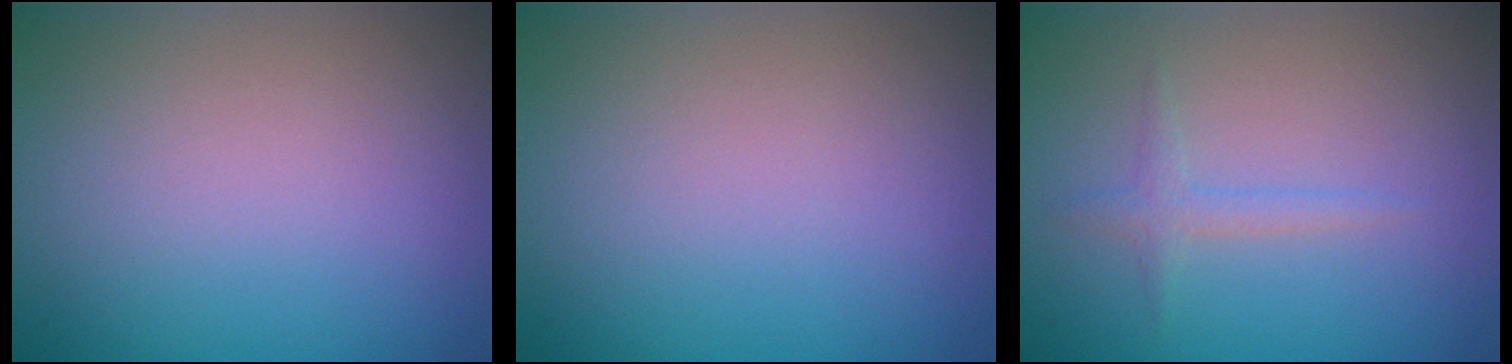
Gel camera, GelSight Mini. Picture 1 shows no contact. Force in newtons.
{"total": 0.0}
{"total": 1.3, "press": 1.2, "slide": 0.0}